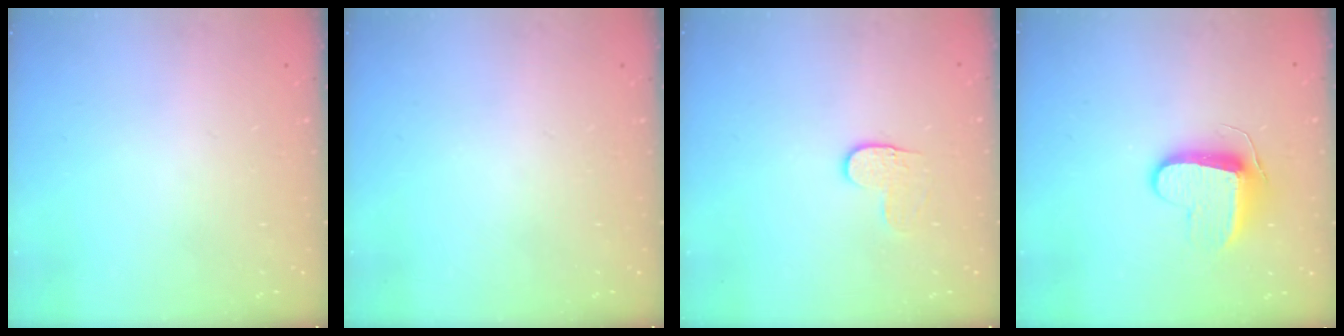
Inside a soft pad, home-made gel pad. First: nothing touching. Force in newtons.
{"total": 0.0}
{"total": 3.6, "press": 3.6, "slide": 0.4}
{"total": 9.5, "press": 9.5, "slide": 0.1}